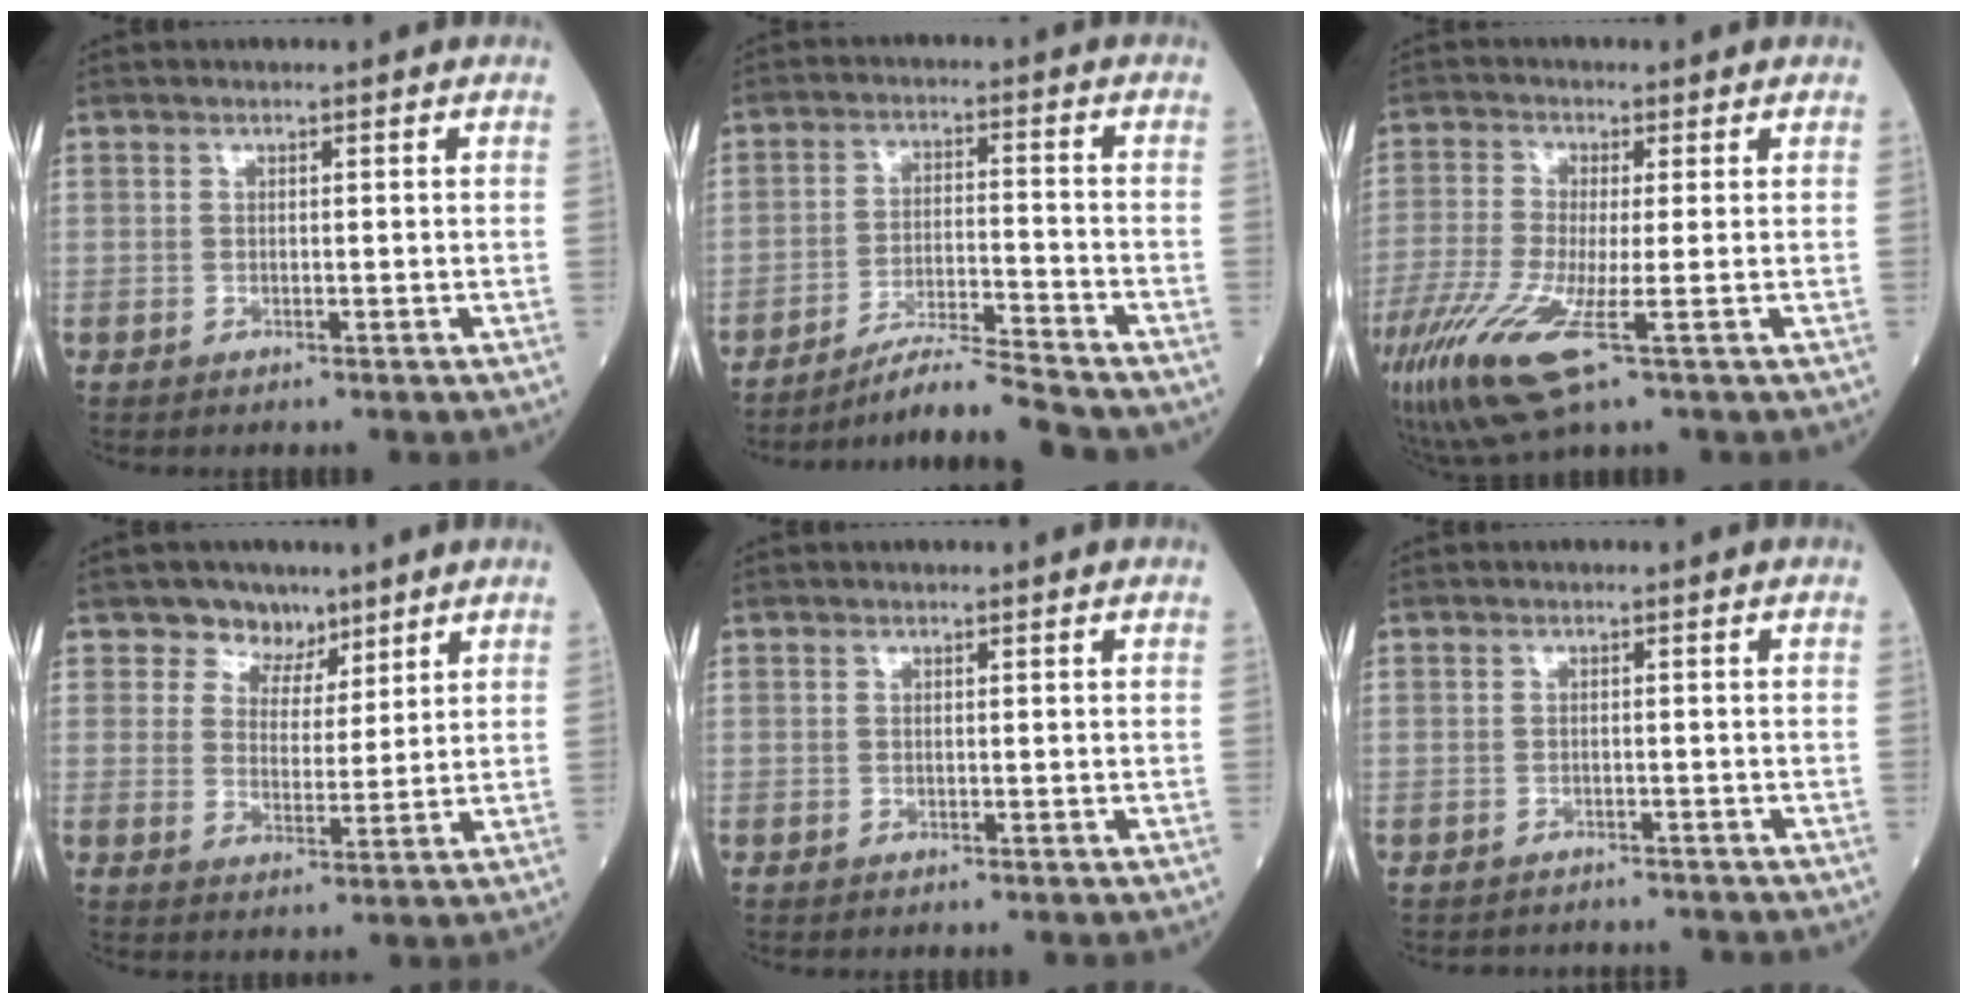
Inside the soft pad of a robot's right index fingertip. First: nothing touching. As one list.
[{"total": 9.1, "force": [-8.5, -1.0, 3.1], "torque": [-0.051, -0.010, -0.146]}, {"total": 12.6, "force": [-5.5, 2.1, 11.1], "torque": [-0.245, -0.034, -0.098]}, {"total": 5.3, "force": [3.9, 3.6, 0.3], "torque": [-0.001, 0.000, 0.066]}, {"total": 0.0}, {"total": 4.0, "force": [-3.8, 1.2, -0.4], "torque": [0.008, 0.002, -0.050]}]